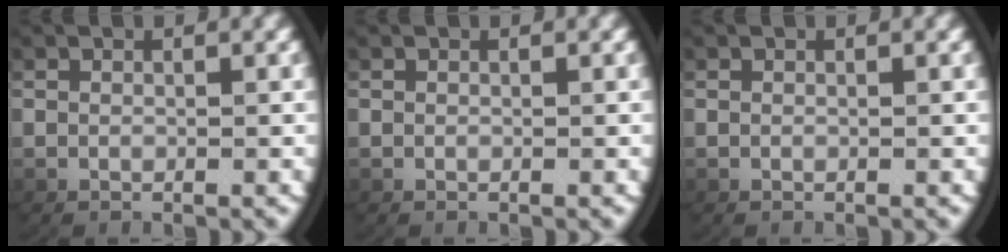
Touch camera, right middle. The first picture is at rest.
{"total": 0.0}
{"total": 0.0}